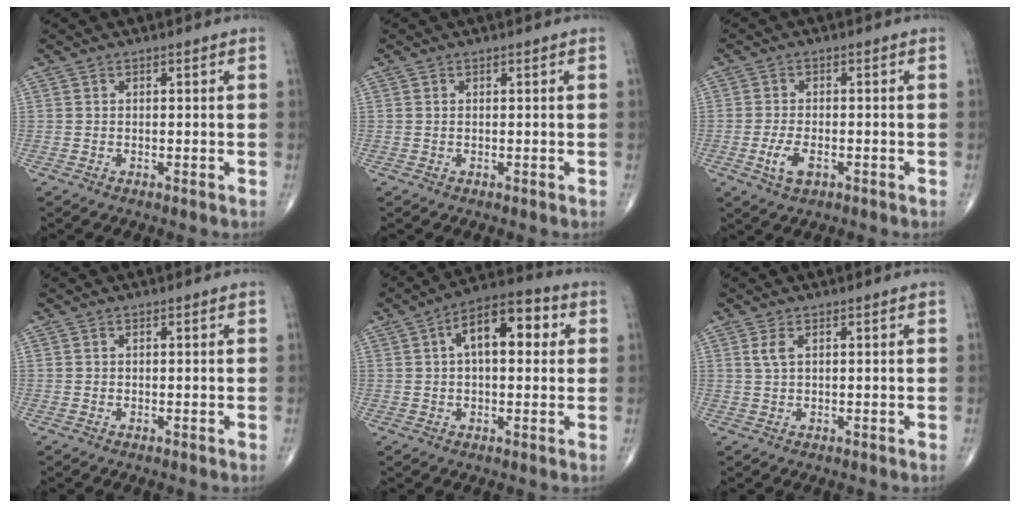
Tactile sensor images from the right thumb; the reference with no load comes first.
{"total": 0.0}
{"total": 4.4, "force": [-1.6, 2.2, 3.5], "torque": [-0.071, 0.002, -0.027]}
{"total": 0.0}
{"total": 11.9, "force": [2.8, 5.9, 9.9], "torque": [-0.138, 0.028, 0.035]}
{"total": 1.9, "force": [0.8, 0.7, 1.6], "torque": [-0.041, 0.004, 0.022]}